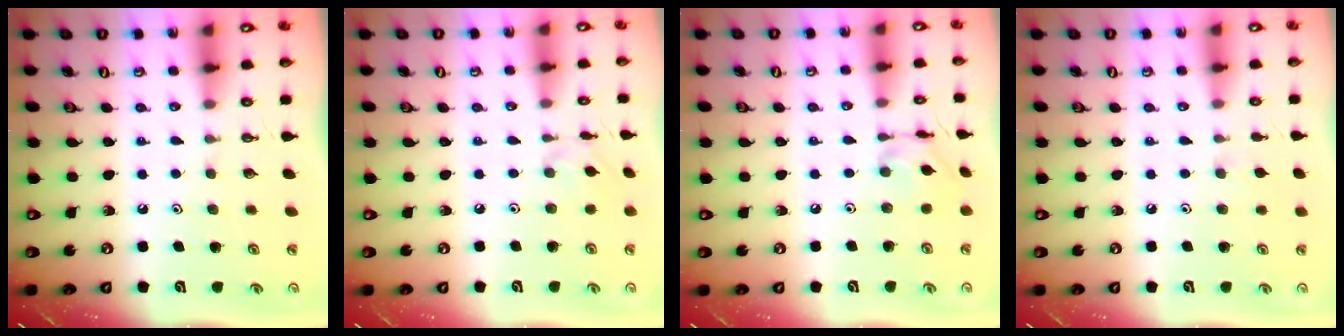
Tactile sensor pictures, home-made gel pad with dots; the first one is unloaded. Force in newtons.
{"total": 2.1, "press": 2.1, "slide": 0.4}
{"total": 6.4, "press": 6.4, "slide": 0.2}
{"total": 2.7, "press": 2.6, "slide": 0.5}